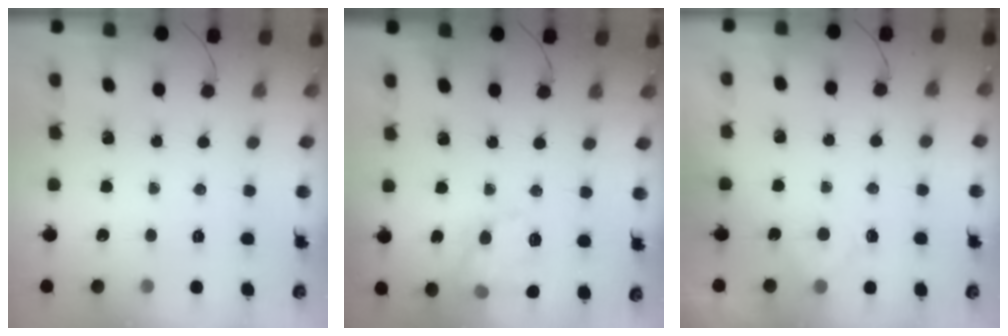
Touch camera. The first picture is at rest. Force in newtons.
{"total": 12.4, "press": 12.4, "slide": 0.3}
{"total": 2.9, "press": 2.5, "slide": 1.5}